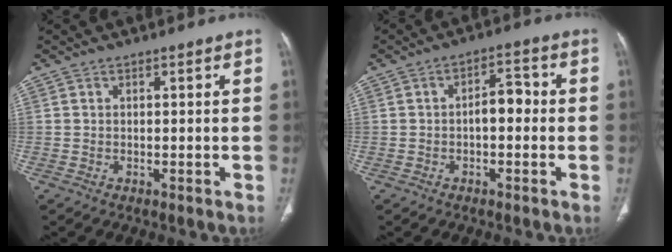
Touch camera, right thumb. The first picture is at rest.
{"total": 4.8, "force": [-0.6, 2.6, 3.9], "torque": [-0.045, 0.020, -0.016]}